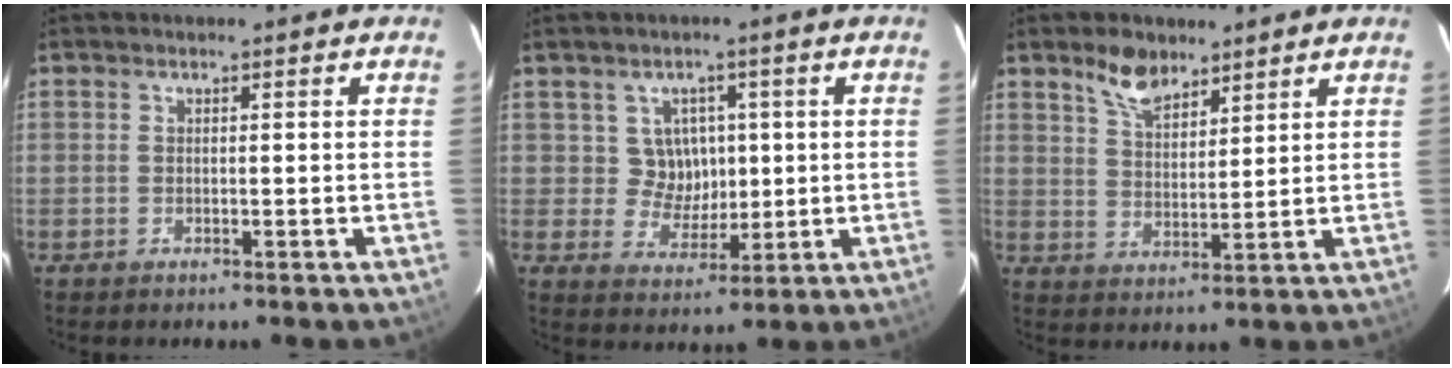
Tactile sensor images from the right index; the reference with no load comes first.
{"total": 6.0, "force": [1.0, 5.8, 1.2], "torque": [-0.018, 0.010, 0.023]}
{"total": 6.8, "force": [5.0, 3.3, 3.2], "torque": [-0.051, 0.003, 0.095]}